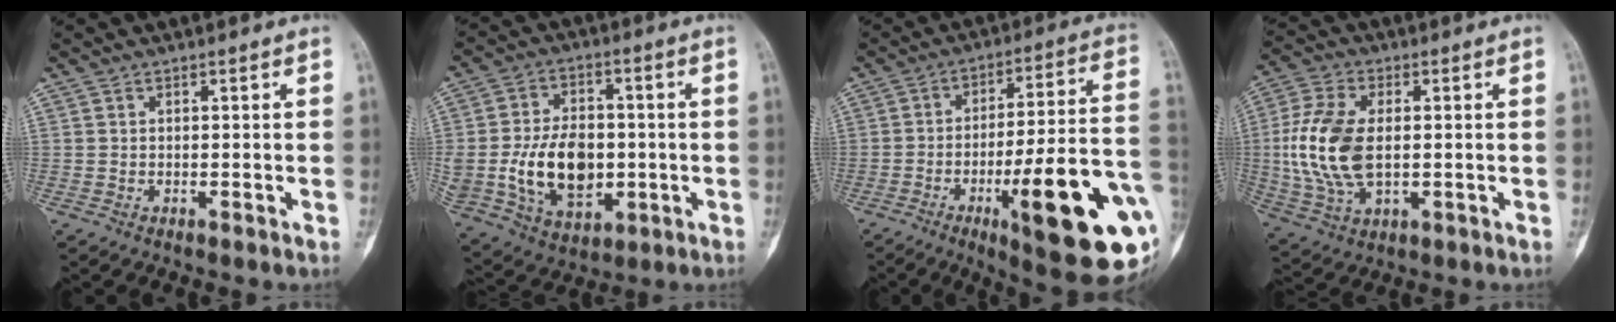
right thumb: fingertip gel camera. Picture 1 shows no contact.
{"total": 16.8, "force": [-1.5, 11.4, 12.2], "torque": [-0.200, 0.006, -0.005]}
{"total": 24.8, "force": [-7.7, 5.2, 23.0], "torque": [-0.285, 0.014, -0.098]}
{"total": 14.6, "force": [0.3, 8.2, 12.1], "torque": [-0.255, -0.001, 0.009]}